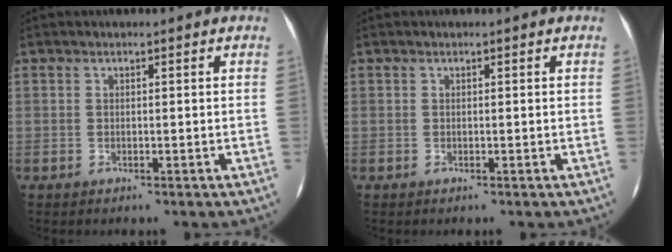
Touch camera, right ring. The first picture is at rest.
{"total": 0.0}